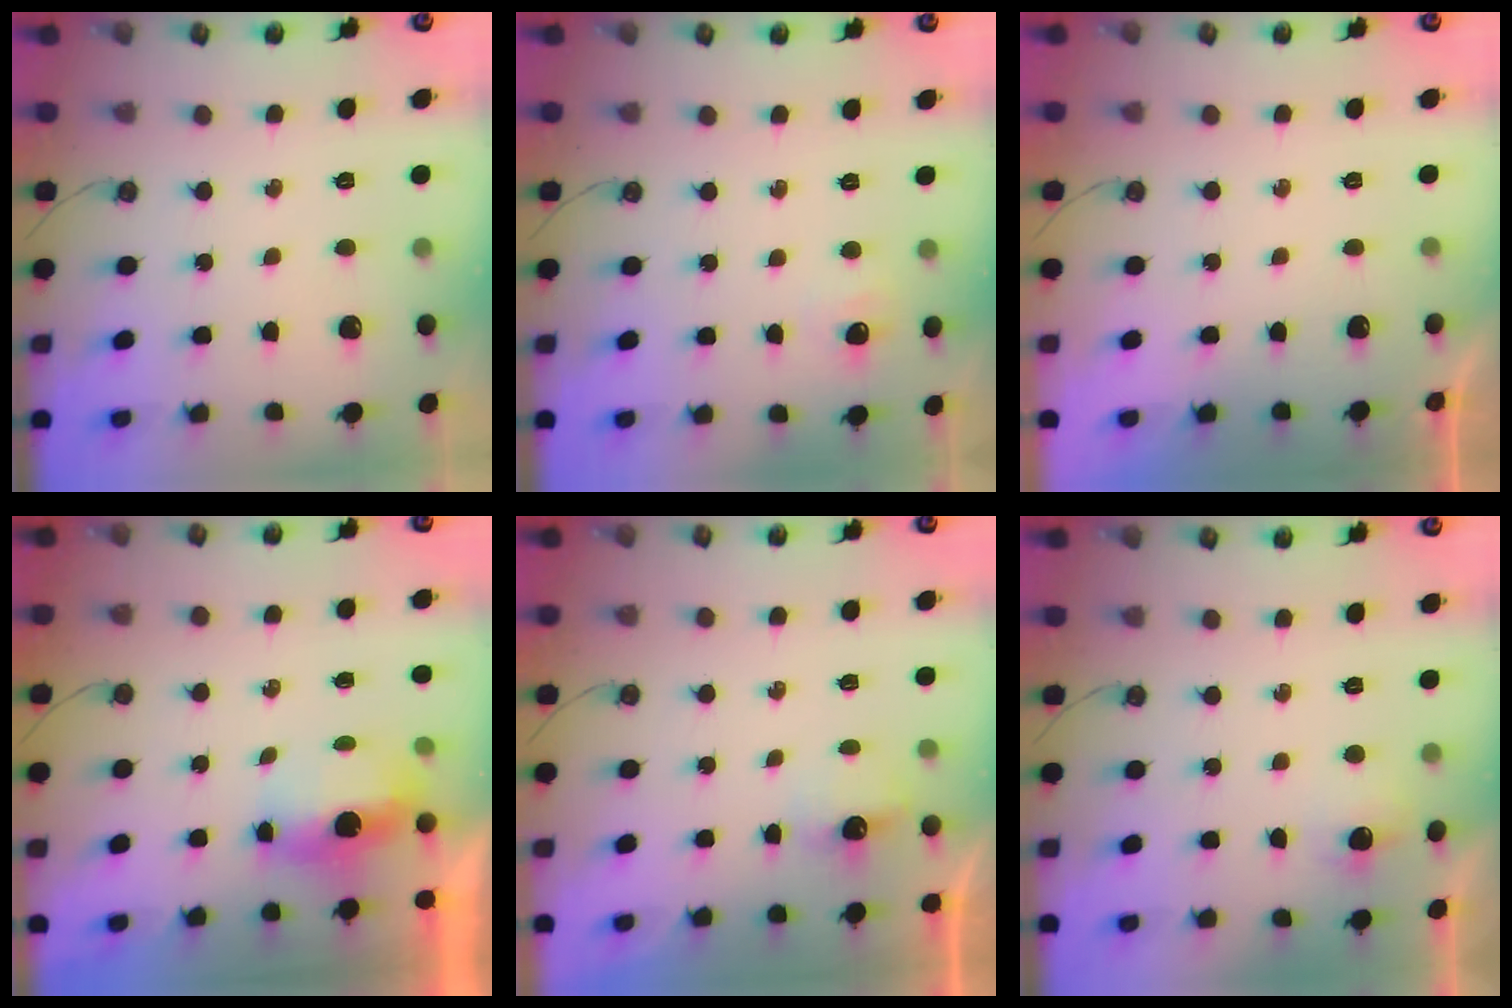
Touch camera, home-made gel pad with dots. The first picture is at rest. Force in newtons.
{"total": 4.7, "press": 4.7, "slide": 0.3}
{"total": 0.0}
{"total": 5.8, "press": 5.7, "slide": 1.0}
{"total": 2.6, "press": 2.6, "slide": 0.4}
{"total": 5.4, "press": 5.4, "slide": 0.8}